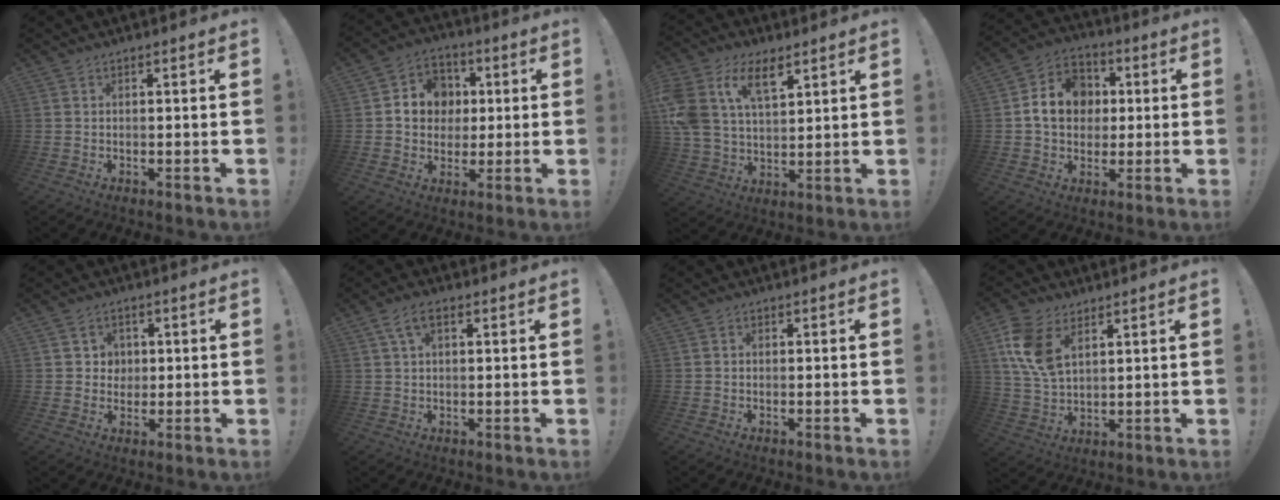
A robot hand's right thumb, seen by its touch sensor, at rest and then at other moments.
{"total": 10.8, "force": [1.6, 9.6, 4.5], "torque": [-0.053, 0.003, 0.037]}
{"total": 14.6, "force": [7.8, 8.5, 8.9], "torque": [-0.187, -0.025, 0.146]}
{"total": 13.4, "force": [1.9, 11.0, 7.3], "torque": [-0.107, 0.005, 0.043]}
{"total": 4.8, "force": [1.6, 4.5, 0.6], "torque": [-0.012, -0.005, 0.029]}
{"total": 5.1, "force": [2.1, 2.4, 3.9], "torque": [-0.068, 0.002, 0.038]}
{"total": 0.0}
{"total": 11.9, "force": [5.4, 7.1, 7.9], "torque": [-0.154, -0.010, 0.105]}